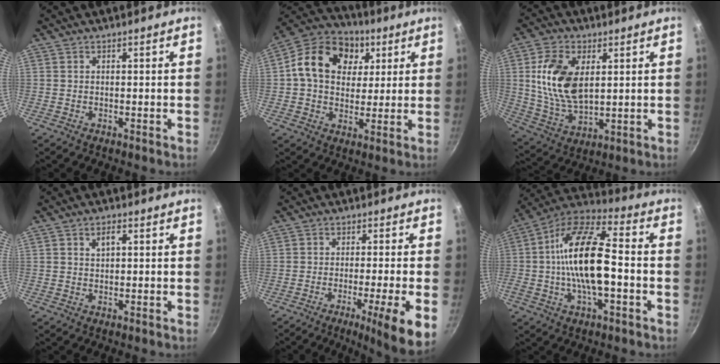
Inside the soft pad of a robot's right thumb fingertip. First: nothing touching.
{"total": 17.1, "force": [4.6, 13.1, 10.0], "torque": [-0.158, 0.011, 0.061]}
{"total": 14.1, "force": [3.1, 8.3, 11.0], "torque": [-0.199, -0.016, 0.066]}
{"total": 2.5, "force": [0.8, 1.6, 1.7], "torque": [-0.020, 0.004, 0.014]}
{"total": 10.2, "force": [-3.8, 0.7, 9.5], "torque": [-0.138, 0.009, -0.055]}
{"total": 18.1, "force": [-1.5, 7.4, 16.5], "torque": [-0.295, 0.034, -0.046]}